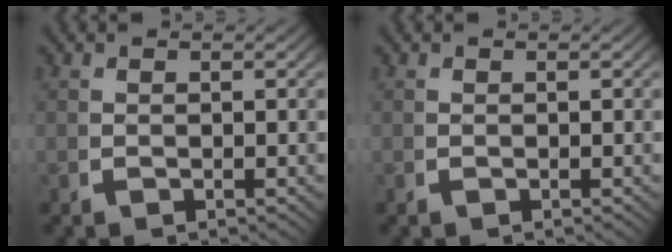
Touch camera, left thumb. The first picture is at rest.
{"total": 0.0}